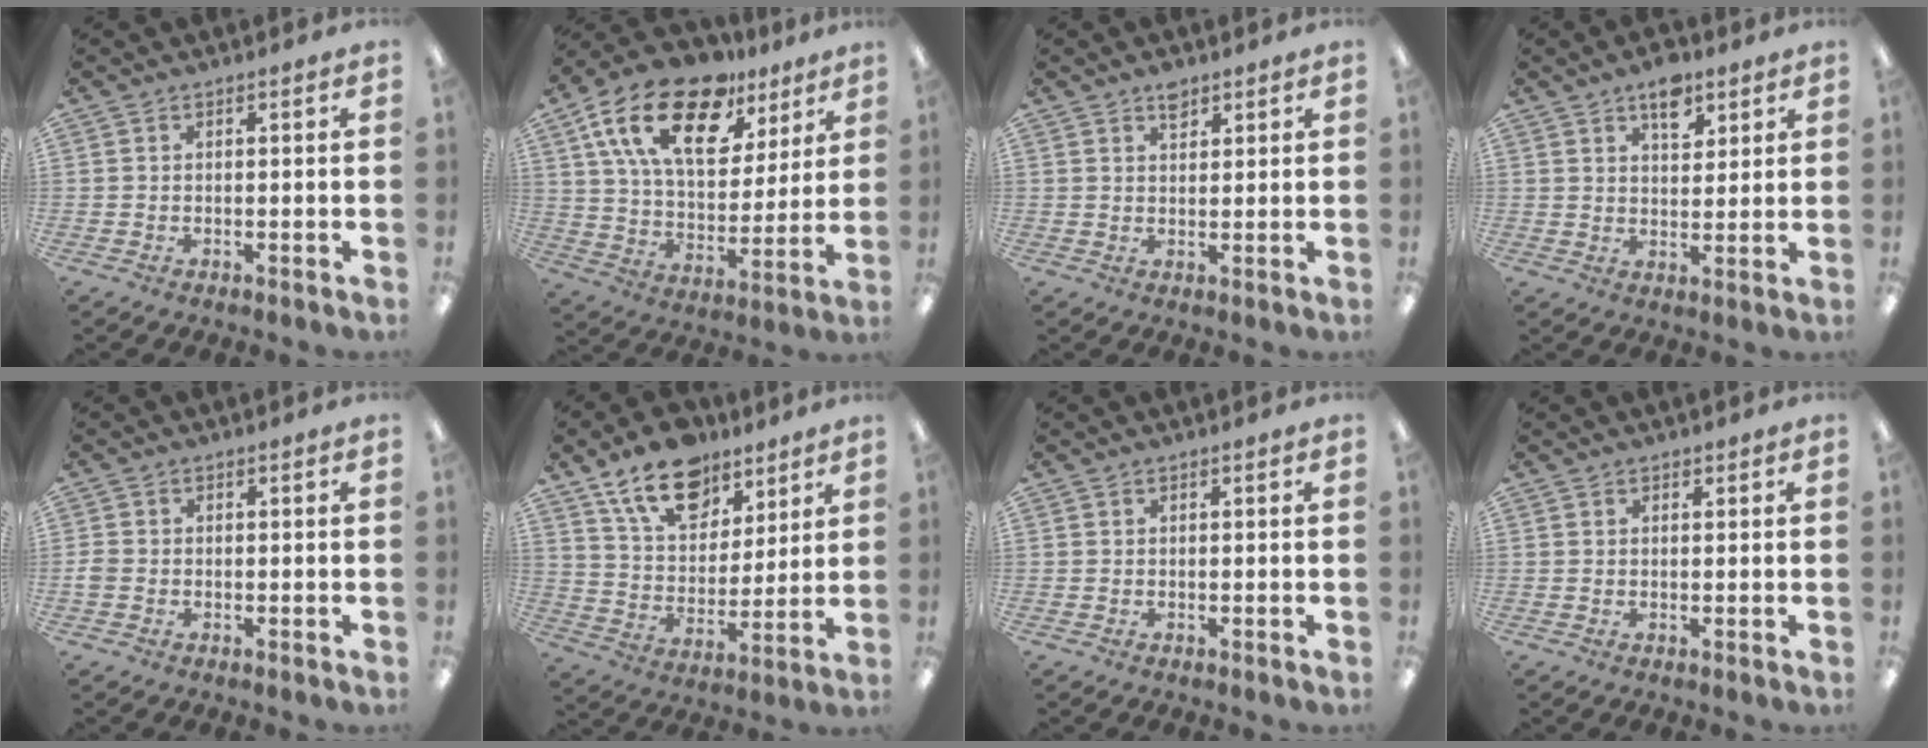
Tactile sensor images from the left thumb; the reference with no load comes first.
{"total": 22.4, "force": [13.0, 11.5, 14.1], "torque": [-0.259, -0.056, 0.229]}
{"total": 1.9, "force": [1.5, 0.9, 0.8], "torque": [-0.009, -0.003, 0.026]}
{"total": 7.5, "force": [4.8, 4.1, 4.0], "torque": [-0.044, -0.022, 0.080]}
{"total": 1.7, "force": [-0.4, 1.5, 0.8], "torque": [-0.013, 0.003, -0.007]}
{"total": 16.4, "force": [11.5, 9.2, 7.3], "torque": [-0.127, -0.059, 0.211]}
{"total": 0.0}
{"total": 0.8, "force": [0.6, 0.5, 0.2], "torque": [0.004, -0.002, 0.010]}